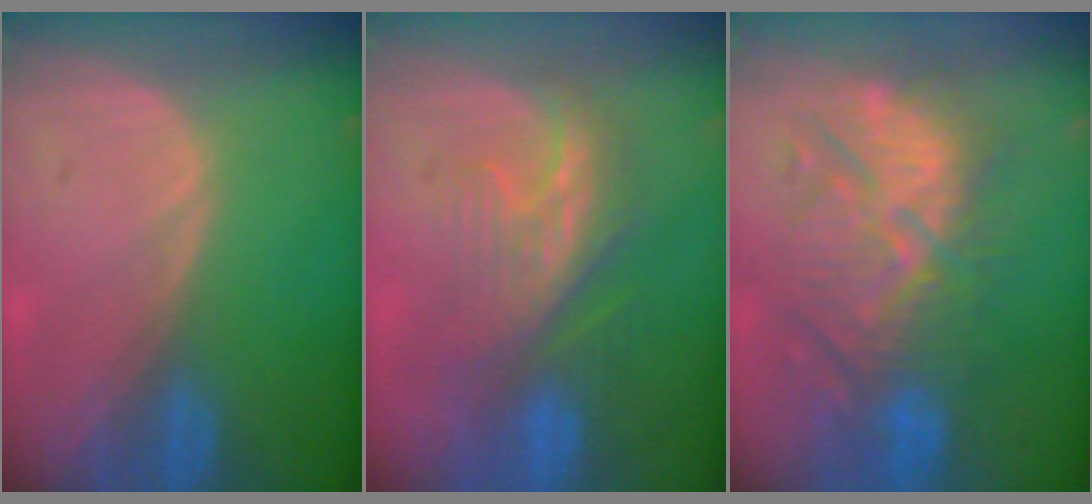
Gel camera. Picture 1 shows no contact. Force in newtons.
{"total": 7.9, "press": 7.8, "slide": 1.3}
{"total": 11.0, "press": 10.9, "slide": 1.8}